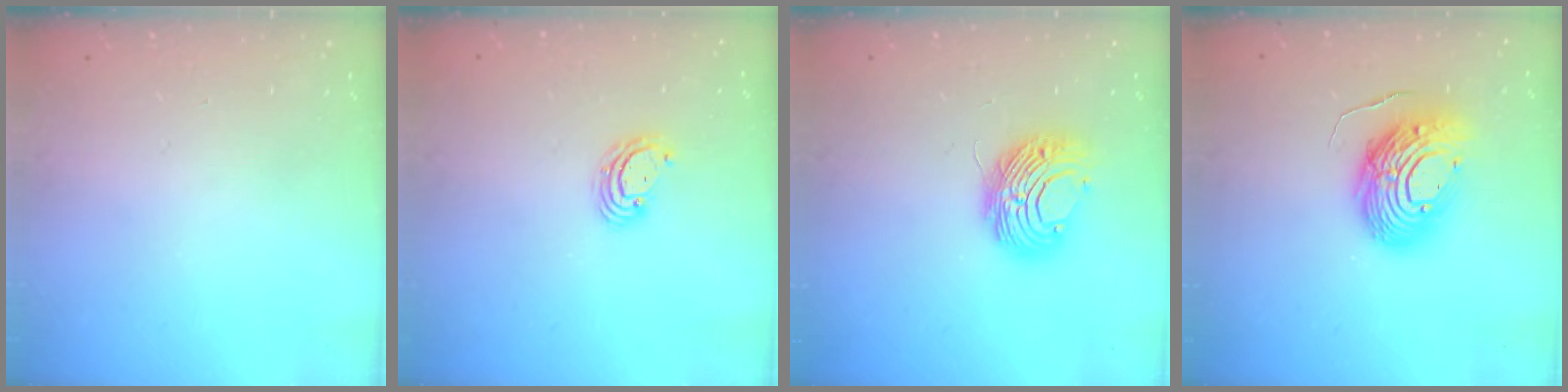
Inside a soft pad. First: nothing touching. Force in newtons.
{"total": 3.9, "press": 3.9, "slide": 0.1}
{"total": 8.9, "press": 8.9, "slide": 0.1}
{"total": 14.7, "press": 14.6, "slide": 1.4}